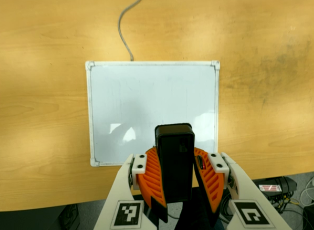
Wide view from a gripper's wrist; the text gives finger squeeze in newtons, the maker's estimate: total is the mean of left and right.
{"total": 9.6, "left": 10.3, "right": 8.9}